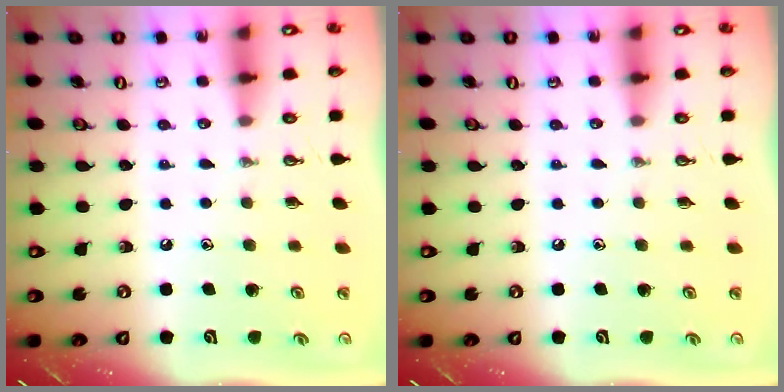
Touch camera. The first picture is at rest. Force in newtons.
{"total": 0.0}